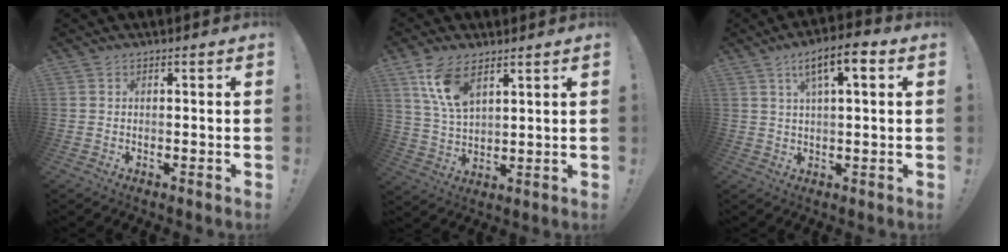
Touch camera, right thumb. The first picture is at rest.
{"total": 10.9, "force": [6.4, 5.2, 7.2], "torque": [-0.148, -0.018, 0.122]}
{"total": 8.4, "force": [3.4, 2.0, 7.4], "torque": [-0.115, -0.010, 0.052]}